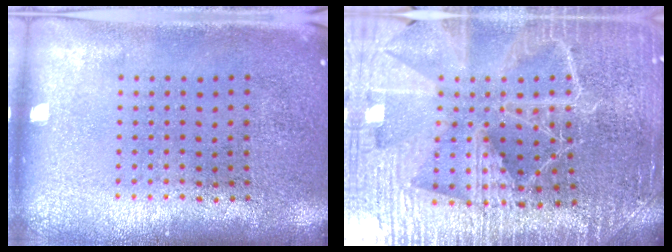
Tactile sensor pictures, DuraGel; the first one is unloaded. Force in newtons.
{"total": 4.9, "press": 4.5, "slide": 2.0}